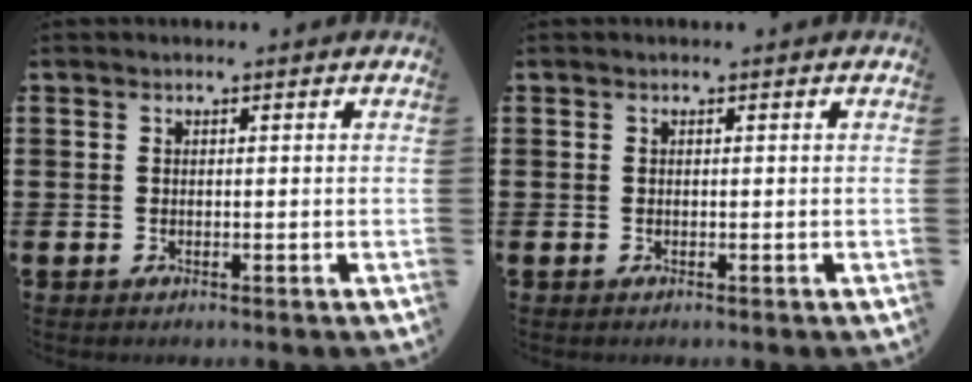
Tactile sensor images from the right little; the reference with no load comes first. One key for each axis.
{"total": 0.0}